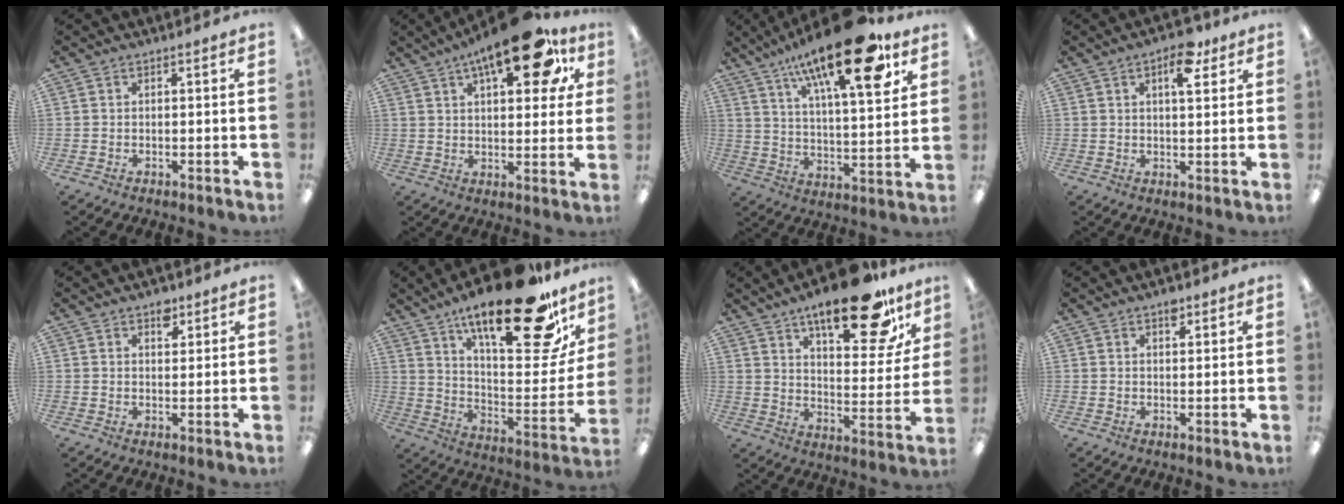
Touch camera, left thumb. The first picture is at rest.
{"total": 19.3, "force": [10.2, 7.6, 14.5], "torque": [-0.202, -0.036, 0.155]}
{"total": 22.7, "force": [14.1, 6.9, 16.3], "torque": [-0.253, -0.072, 0.223]}
{"total": 8.5, "force": [4.5, 3.9, 6.1], "torque": [-0.074, -0.018, 0.069]}
{"total": 3.5, "force": [2.3, 2.0, 1.7], "torque": [-0.005, -0.011, 0.034]}
{"total": 26.6, "force": [18.9, 7.4, 17.2], "torque": [-0.239, -0.132, 0.300]}
{"total": 20.6, "force": [13.9, 7.1, 13.4], "torque": [-0.195, -0.078, 0.223]}
{"total": 2.6, "force": [1.8, 1.4, 1.4], "torque": [-0.006, -0.007, 0.026]}